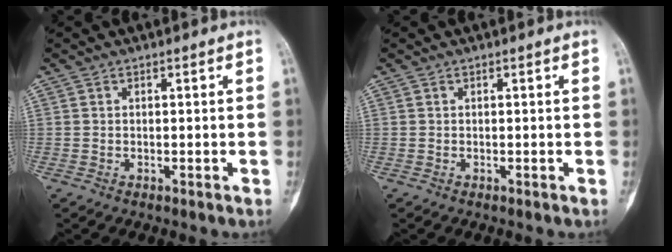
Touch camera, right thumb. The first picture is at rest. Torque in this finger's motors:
{"motor_torque": [2.24, 2.23, 0.01, -0.03, 0.04]}